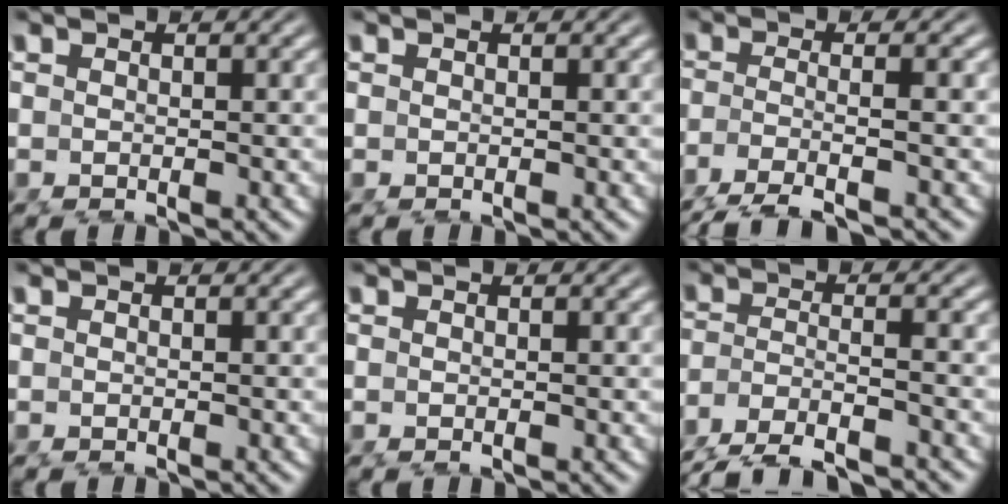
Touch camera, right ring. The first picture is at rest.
{"total": 0.0}
{"total": 5.4, "force": [-3.9, 0.5, 3.6], "torque": [-0.070, -0.026, -0.048]}
{"total": 0.0}
{"total": 0.8, "force": [0.1, -0.7, 0.2], "torque": [0.003, 0.003, 0.002]}
{"total": 6.2, "force": [-5.0, 1.9, 3.3], "torque": [-0.061, -0.023, -0.072]}